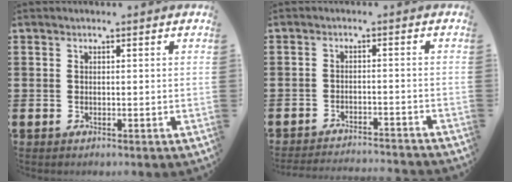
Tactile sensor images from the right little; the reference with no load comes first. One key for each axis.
{"total": 2.5, "fx": -2.5, "fy": -0.2, "fz": 0.0, "tx": -0.001, "ty": 0.003, "tz": -0.053}